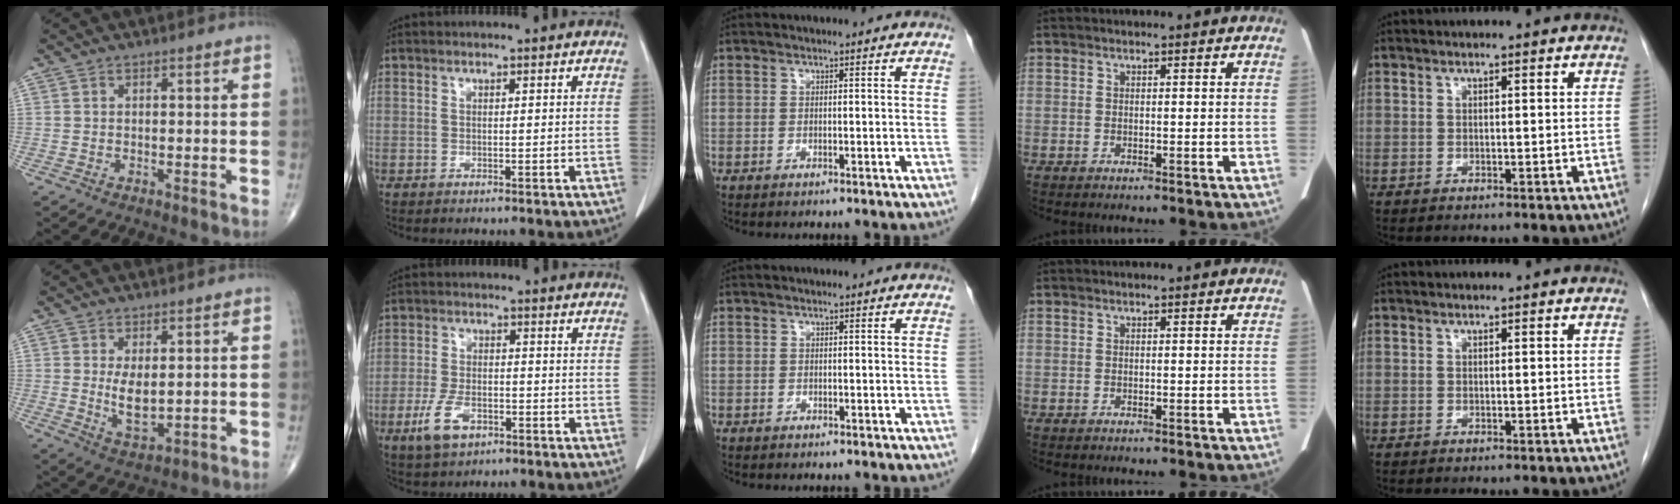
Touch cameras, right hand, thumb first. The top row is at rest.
{"thumb": {"total": 5.8, "force": [0.7, 2.8, 5.0], "torque": [-0.078, -0.019, 0.023]}, "index": {"total": 6.2, "force": [-3.1, 3.0, 4.5], "torque": [-0.099, -0.005, -0.055]}, "middle": {"total": 0.7, "force": [-0.5, 0.5, 0.0], "torque": [-0.008, 0.003, -0.010]}}